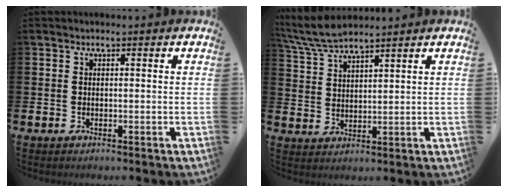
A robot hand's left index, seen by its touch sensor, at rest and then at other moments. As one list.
[{"total": 5.4, "force": [5.1, 0.5, 1.8], "torque": [-0.055, -0.017, 0.094]}]